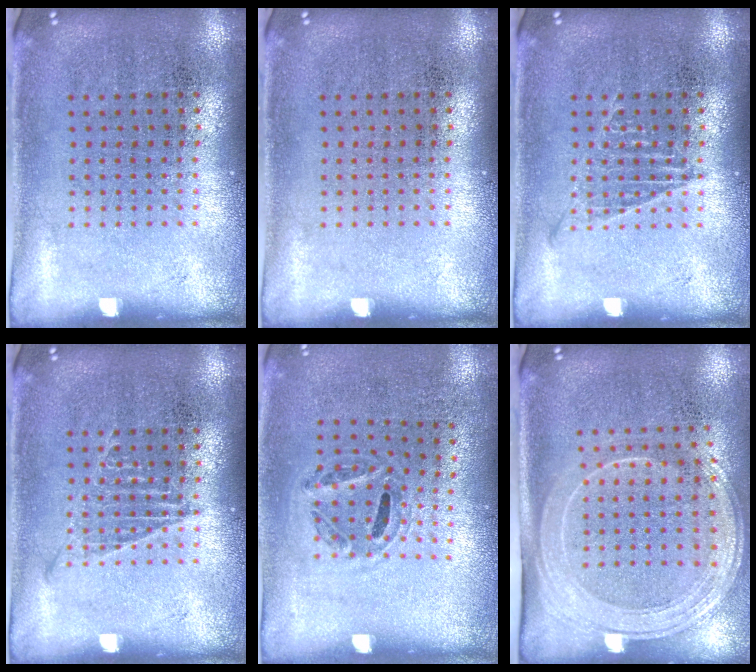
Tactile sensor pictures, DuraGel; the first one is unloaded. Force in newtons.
{"total": 0.0}
{"total": 1.0, "press": 1.0, "slide": 0.2}
{"total": 1.0, "press": 1.0, "slide": 0.2}
{"total": 1.1, "press": 0.7, "slide": 0.9}
{"total": 2.0, "press": 1.7, "slide": 1.1}